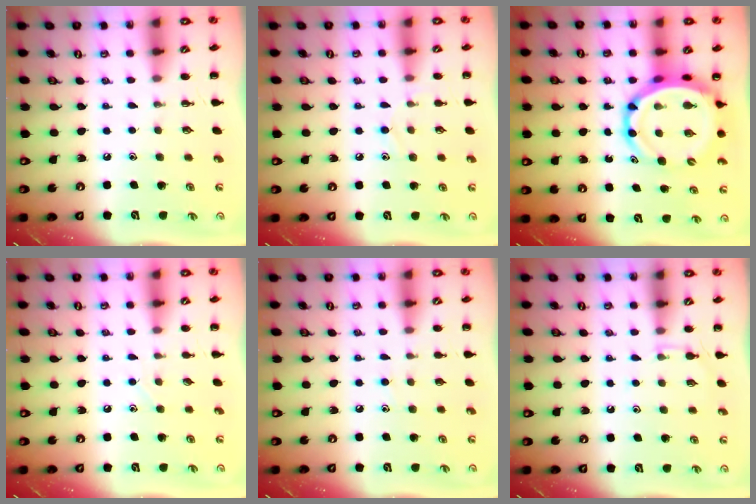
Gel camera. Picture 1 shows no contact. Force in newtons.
{"total": 8.2, "press": 7.7, "slide": 2.5}
{"total": 11.0, "press": 10.6, "slide": 3.0}
{"total": 2.9, "press": 2.7, "slide": 0.9}
{"total": 4.0, "press": 3.8, "slide": 1.4}
{"total": 3.8, "press": 3.6, "slide": 1.3}